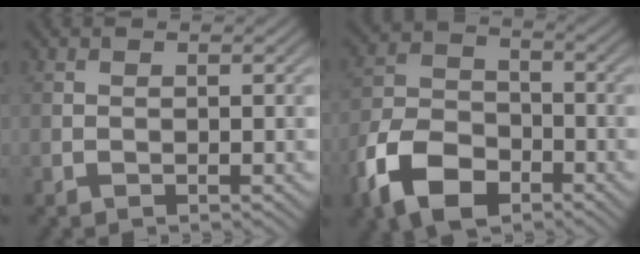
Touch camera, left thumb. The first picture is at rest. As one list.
[{"total": 11.0, "force": [-6.2, 6.5, 6.4], "torque": [-0.147, -0.016, -0.133]}]